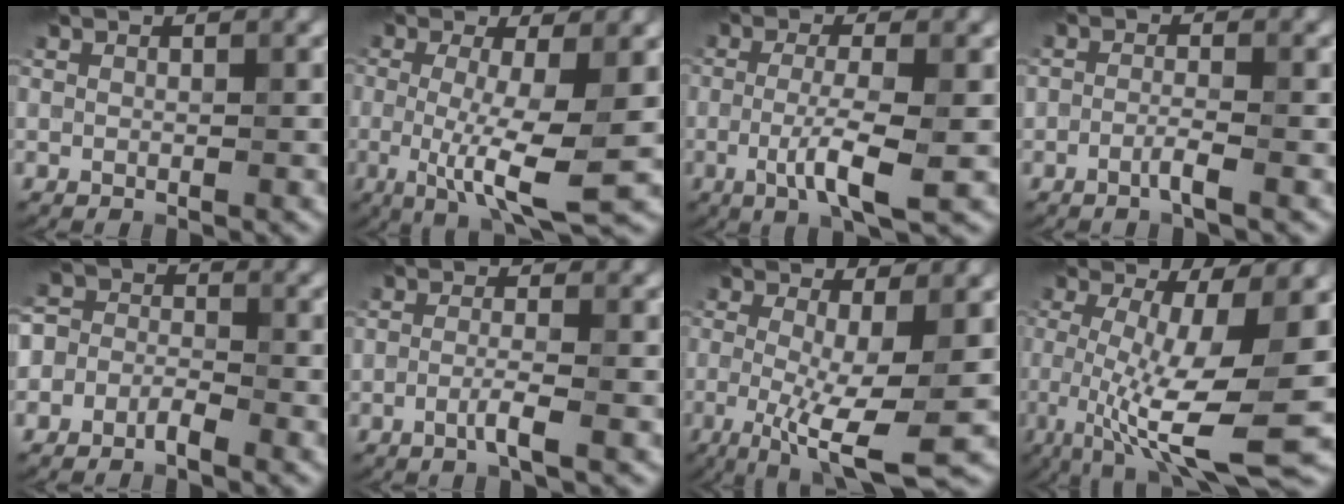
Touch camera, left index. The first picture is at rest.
{"total": 7.1, "force": [-0.9, 1.6, 6.9], "torque": [-0.124, -0.020, -0.014]}
{"total": 4.7, "force": [-1.1, 0.9, 4.4], "torque": [-0.083, -0.006, -0.026]}
{"total": 1.5, "force": [-0.9, 0.1, 1.2], "torque": [-0.022, 0.004, -0.022]}
{"total": 2.7, "force": [-1.5, 2.0, 1.2], "torque": [-0.011, 0.008, -0.047]}
{"total": 2.0, "force": [-0.9, 0.2, 1.7], "torque": [-0.034, 0.006, -0.024]}
{"total": 7.3, "force": [-1.3, 1.7, 7.0], "torque": [-0.121, -0.021, -0.022]}
{"total": 10.5, "force": [-2.1, 2.5, 10.0], "torque": [-0.171, -0.021, -0.034]}